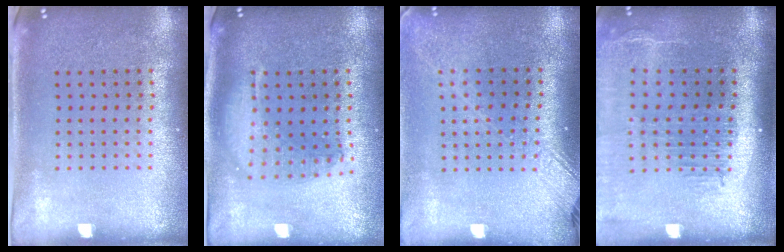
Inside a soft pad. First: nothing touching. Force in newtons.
{"total": 1.6, "press": 1.4, "slide": 0.7}
{"total": 2.0, "press": 1.5, "slide": 1.3}
{"total": 2.5, "press": 2.0, "slide": 1.5}